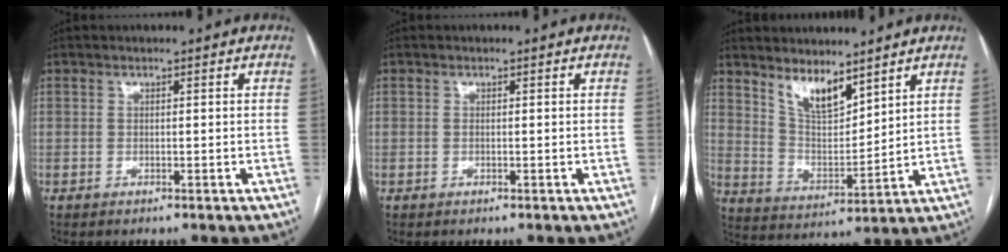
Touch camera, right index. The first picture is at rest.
{"total": 0.0}
{"total": 7.9, "force": [6.1, 2.5, 4.4], "torque": [-0.084, -0.010, 0.125]}